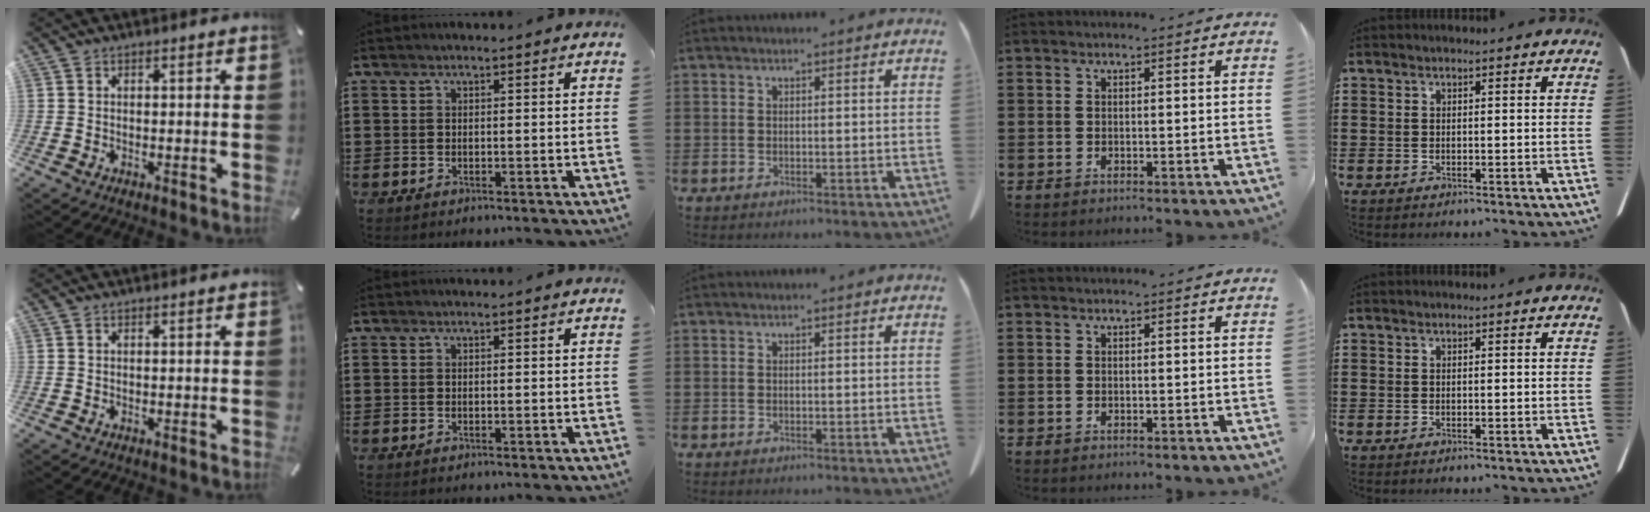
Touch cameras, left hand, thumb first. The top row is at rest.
{}